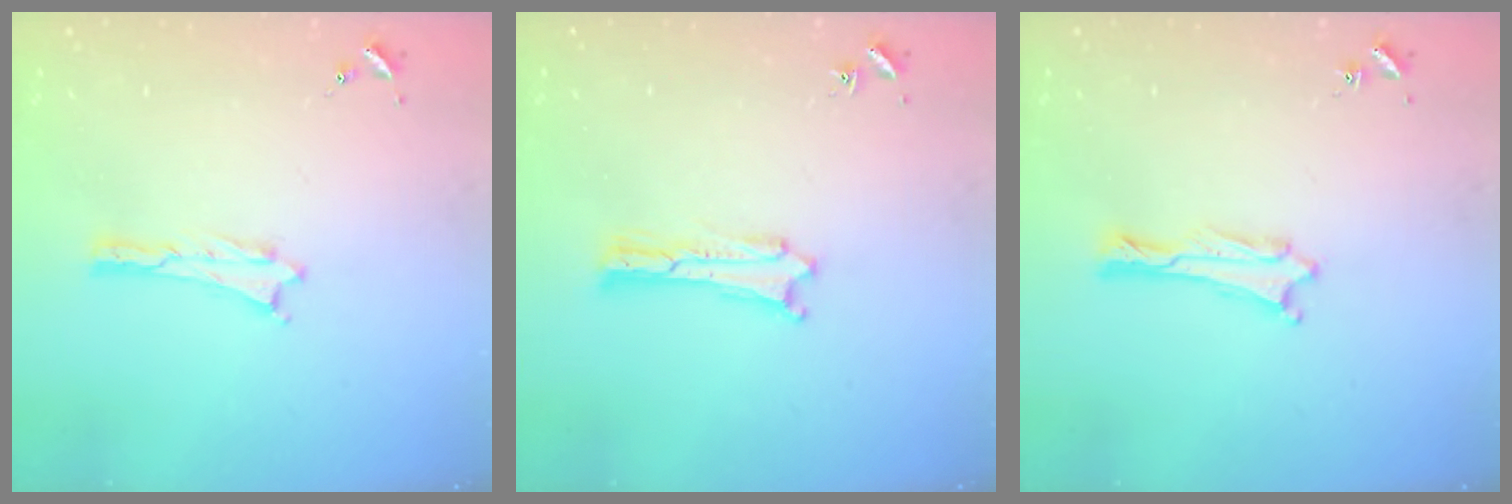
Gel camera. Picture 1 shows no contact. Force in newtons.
{"total": 0.0}
{"total": 0.6, "press": 0.5, "slide": 0.1}